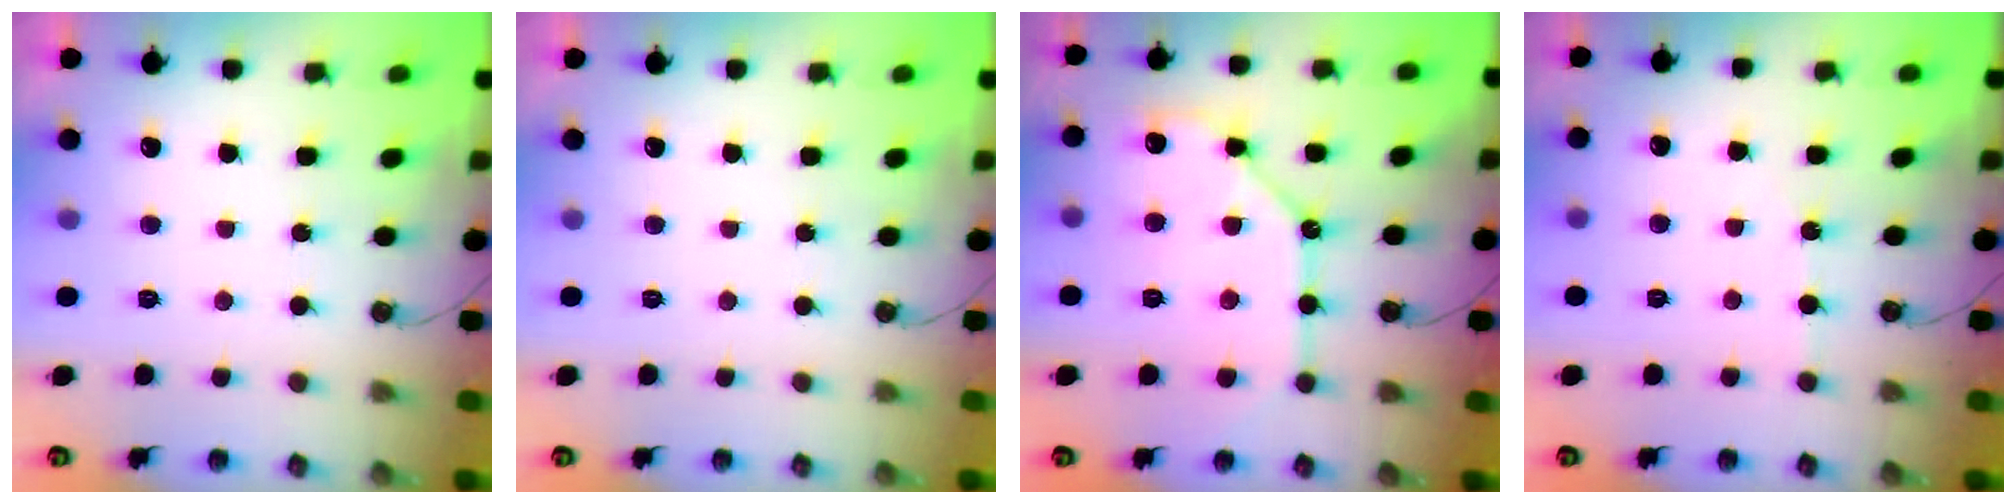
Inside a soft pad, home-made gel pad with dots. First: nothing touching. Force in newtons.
{"total": 0.0}
{"total": 12.4, "press": 12.3, "slide": 1.5}
{"total": 1.0, "press": 1.0, "slide": 0.2}